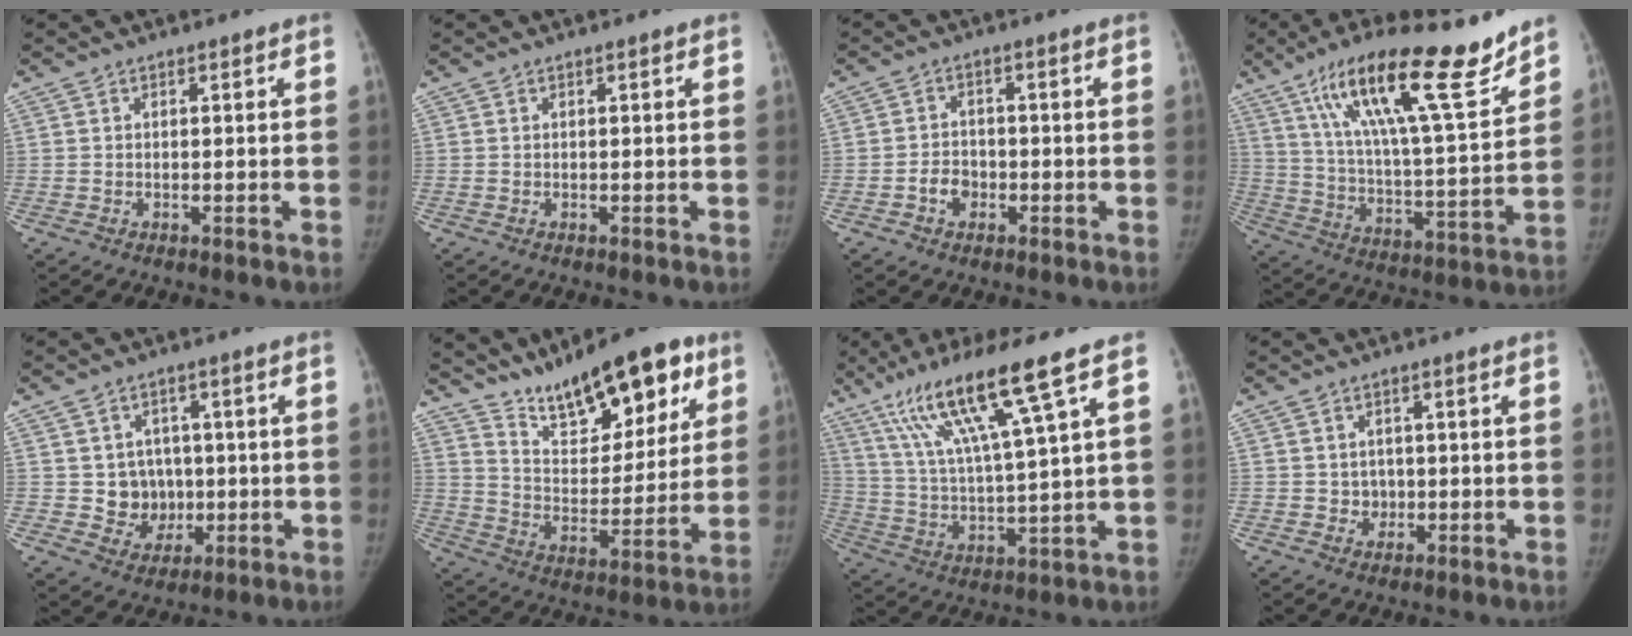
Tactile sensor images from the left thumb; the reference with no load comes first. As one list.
[{"total": 0.0}, {"total": 3.8, "force": [-1.5, 3.0, 1.8], "torque": [-0.017, 0.017, -0.028]}, {"total": 23.1, "force": [15.5, 4.4, 16.6], "torque": [-0.257, -0.059, 0.264]}, {"total": 7.3, "force": [0.0, 6.8, 2.7], "torque": [0.002, 0.006, 0.010]}, {"total": 19.6, "force": [12.9, 7.9, 12.5], "torque": [-0.148, -0.063, 0.217]}, {"total": 16.5, "force": [9.5, 0.2, 13.5], "torque": [-0.253, -0.033, 0.177]}, {"total": 2.7, "force": [-0.1, 2.5, 1.0], "torque": [0.002, 0.004, 0.001]}]